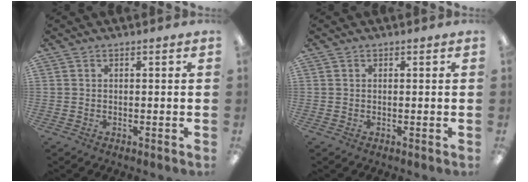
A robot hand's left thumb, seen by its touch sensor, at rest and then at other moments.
{"total": 0.0}